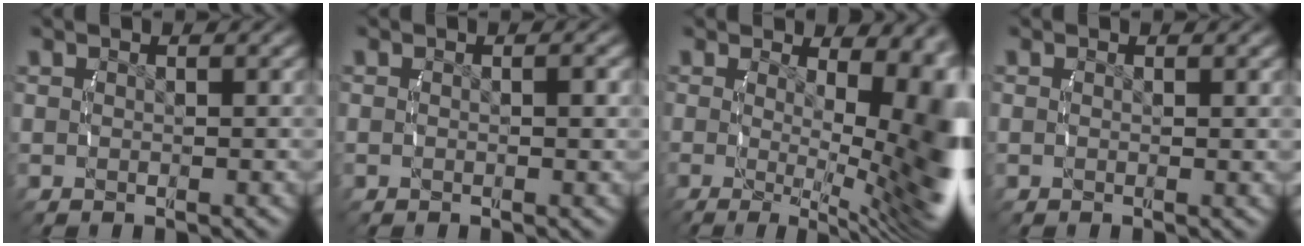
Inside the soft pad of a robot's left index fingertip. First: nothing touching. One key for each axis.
{"total": 1.1, "fx": -0.2, "fy": 0.5, "fz": 1.0, "tx": -0.019, "ty": -0.001, "tz": -0.005}
{"total": 10.2, "fx": -1.3, "fy": 4.1, "fz": 9.2, "tx": -0.107, "ty": -0.046, "tz": -0.006}
{"total": 0.9, "fx": 0.0, "fy": 0.5, "fz": 0.8, "tx": -0.018, "ty": -0.004, "tz": -0.001}